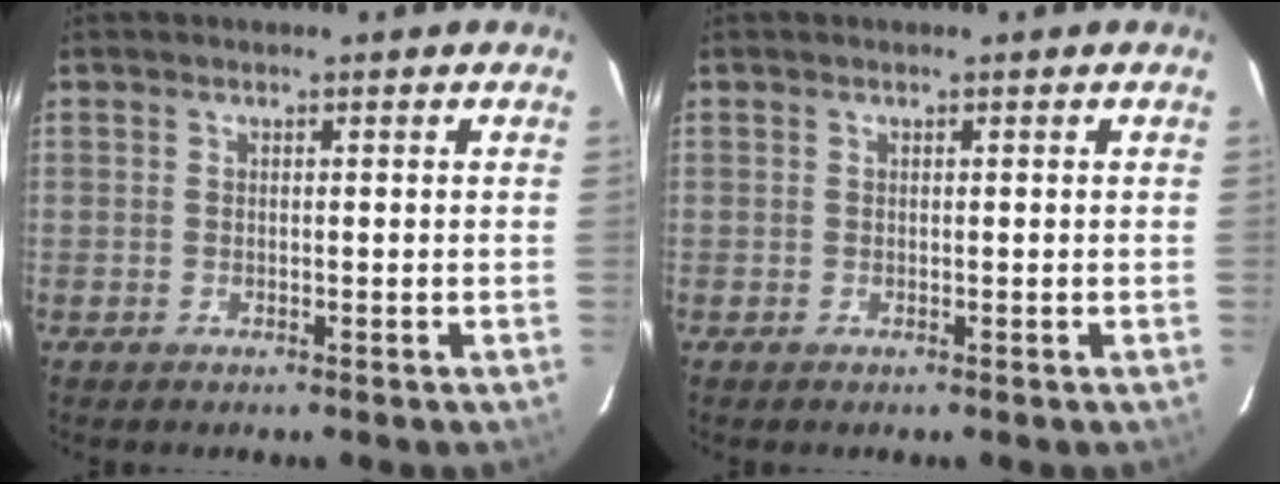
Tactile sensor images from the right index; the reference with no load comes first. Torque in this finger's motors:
{"motor_torque": [0.07, 0.05, -0.01, 0.00]}